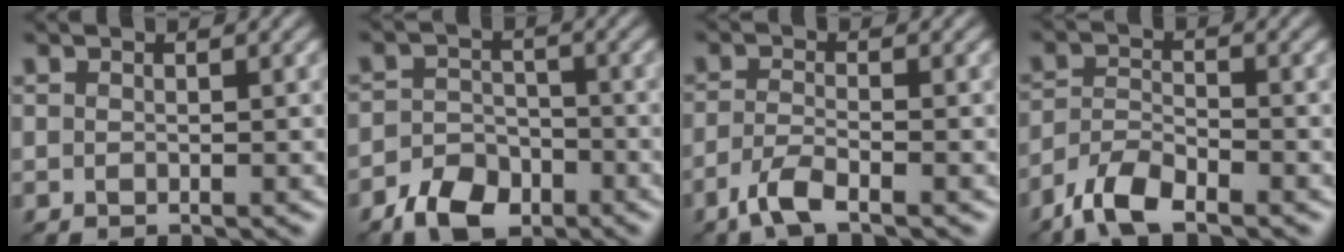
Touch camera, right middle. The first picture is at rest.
{"total": 4.3, "force": [-2.9, 2.7, 1.7], "torque": [-0.028, 0.003, -0.060]}
{"total": 2.7, "force": [-1.9, 0.6, 1.9], "torque": [-0.043, 0.000, -0.048]}
{"total": 4.4, "force": [-3.4, 1.4, 2.4], "torque": [-0.046, 0.000, -0.072]}